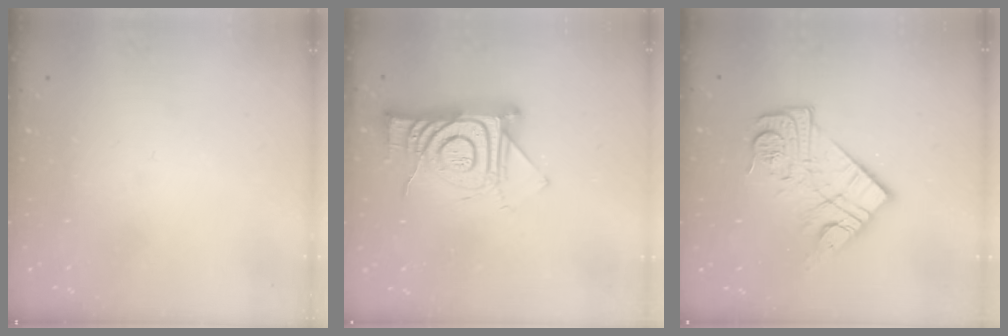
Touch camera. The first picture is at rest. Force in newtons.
{"total": 14.7, "press": 14.6, "slide": 1.2}
{"total": 14.6, "press": 14.5, "slide": 0.8}